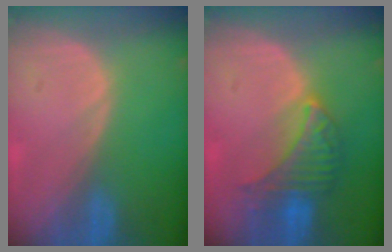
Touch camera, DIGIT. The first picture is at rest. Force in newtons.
{"total": 6.5, "press": 6.5, "slide": 0.6}